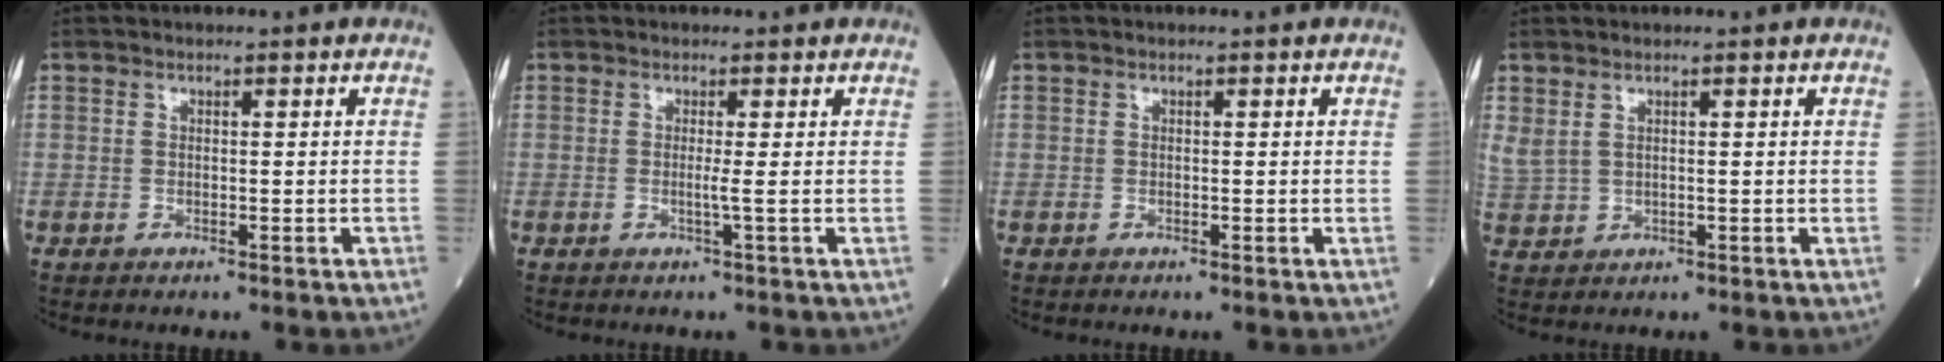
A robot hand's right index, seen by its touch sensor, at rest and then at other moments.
{"total": 1.0, "force": [-0.1, -0.5, 0.9], "torque": [-0.007, -0.001, -0.007]}
{"total": 0.0}
{"total": 3.3, "force": [1.4, 1.6, 2.5], "torque": [-0.070, 0.001, 0.037]}